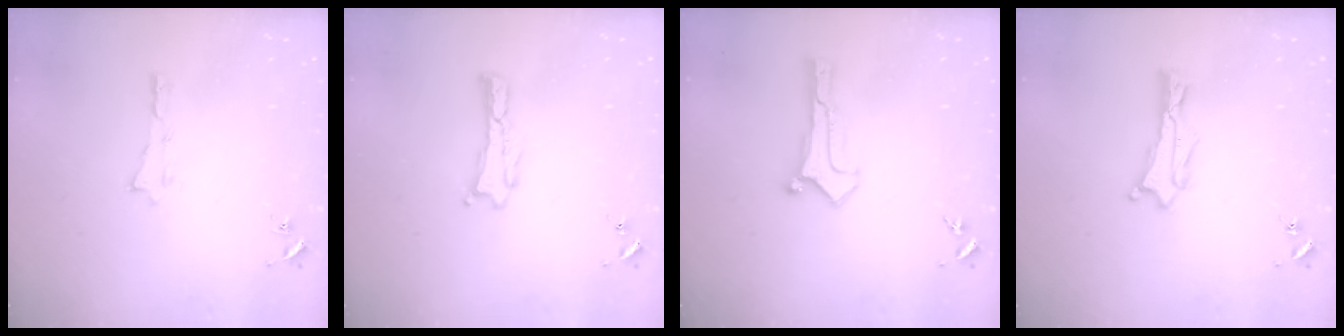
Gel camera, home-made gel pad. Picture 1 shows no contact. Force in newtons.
{"total": 0.0}
{"total": 0.6, "press": 0.6, "slide": 0.0}
{"total": 1.0, "press": 1.0, "slide": 0.1}